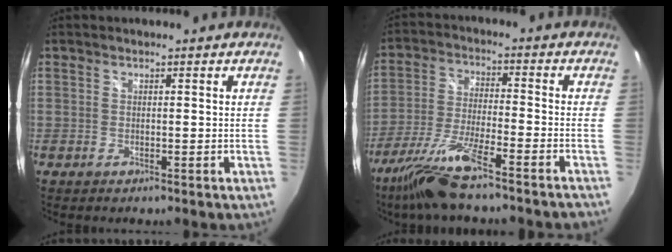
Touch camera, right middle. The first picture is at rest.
{"total": 11.8, "force": [-9.3, 0.4, 7.2], "torque": [-0.151, -0.022, -0.169]}